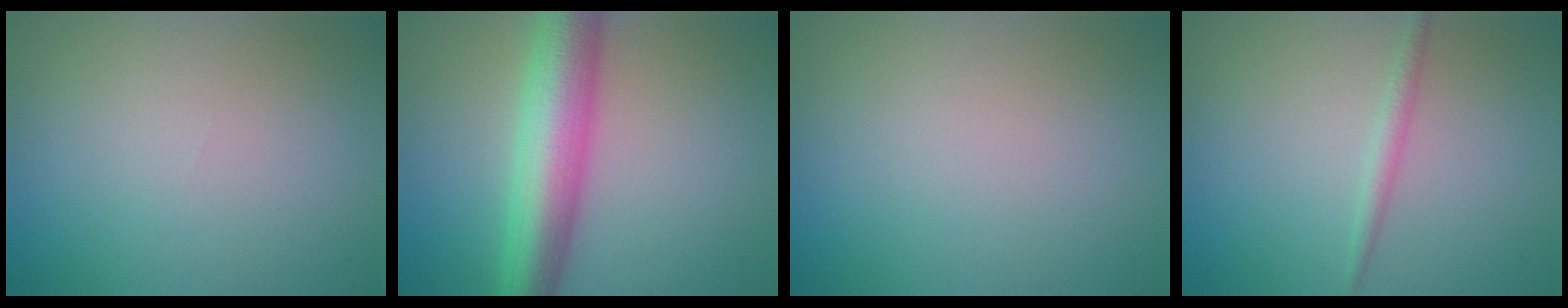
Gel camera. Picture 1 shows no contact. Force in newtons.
{"total": 7.8, "press": 7.8, "slide": 0.1}
{"total": 0.0}
{"total": 1.3, "press": 1.3, "slide": 0.1}